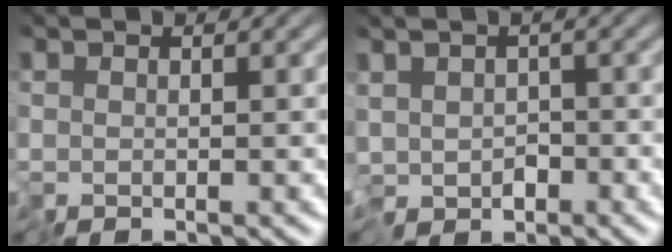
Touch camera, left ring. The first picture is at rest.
{"total": 3.5, "force": [-1.6, 2.3, 2.1], "torque": [-0.045, -0.006, -0.036]}